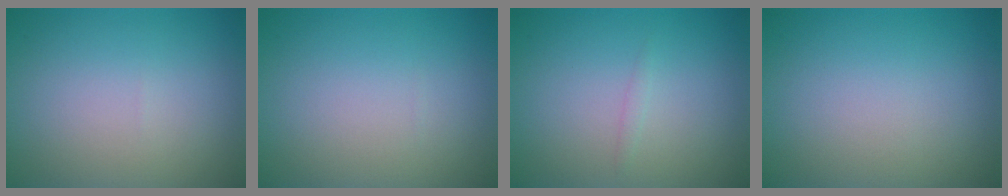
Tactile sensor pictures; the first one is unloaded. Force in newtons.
{"total": 0.0}
{"total": 0.6, "press": 0.6, "slide": 0.1}
{"total": 0.0}